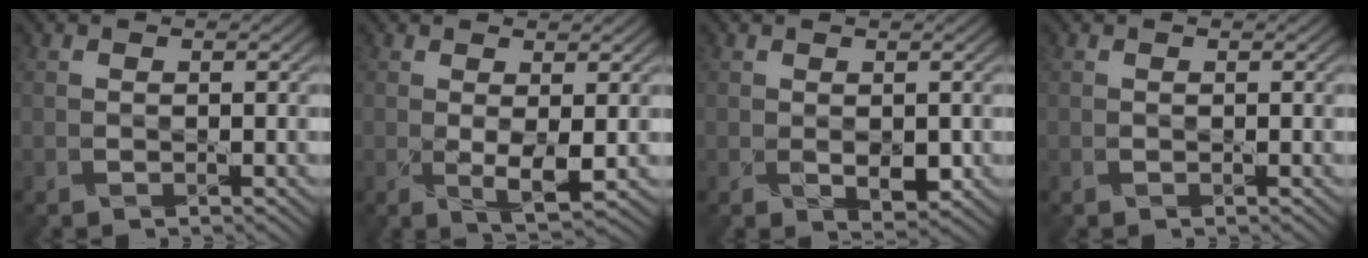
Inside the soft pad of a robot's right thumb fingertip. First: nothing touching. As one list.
[{"total": 2.8, "force": [0.5, 0.7, 2.6], "torque": [-0.060, -0.009, 0.010]}, {"total": 2.3, "force": [0.0, 1.5, 1.8], "torque": [-0.033, -0.009, 0.005]}, {"total": 0.0}]